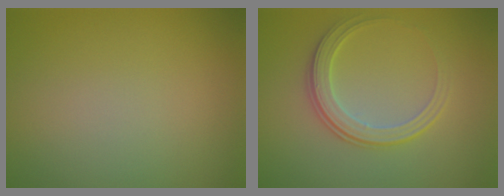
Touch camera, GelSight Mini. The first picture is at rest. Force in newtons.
{"total": 2.8, "press": 2.2, "slide": 1.8}